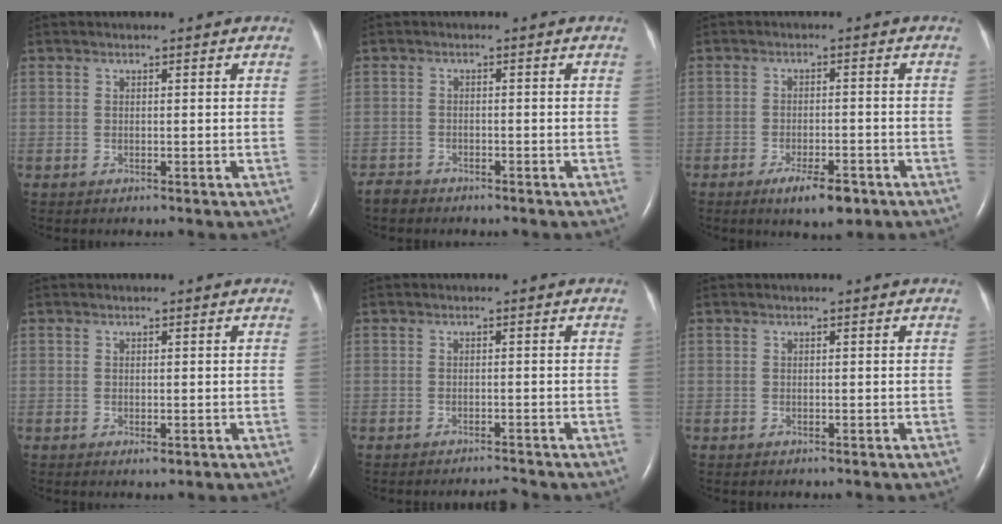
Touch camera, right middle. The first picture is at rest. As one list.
[{"total": 1.8, "force": [-1.7, 0.7, 0.0], "torque": [-0.005, 0.000, -0.029]}, {"total": 5.7, "force": [-3.6, 1.6, 4.1], "torque": [-0.072, -0.007, -0.051]}, {"total": 0.8, "force": [-0.3, 0.4, 0.7], "torque": [-0.011, -0.003, -0.002]}, {"total": 1.6, "force": [-1.6, -0.4, 0.0], "torque": [-0.004, -0.009, -0.022]}, {"total": 0.0}]